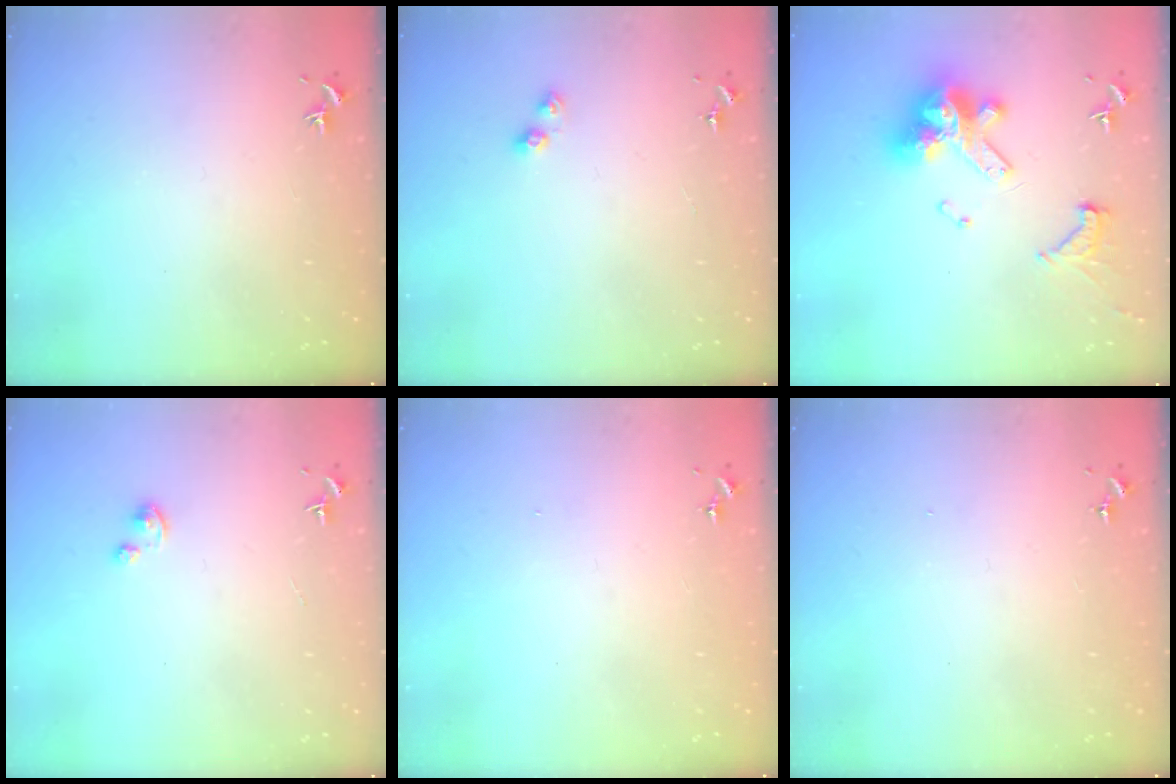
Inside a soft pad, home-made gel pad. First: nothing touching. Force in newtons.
{"total": 3.4, "press": 3.4, "slide": 0.4}
{"total": 15.3, "press": 15.2, "slide": 1.1}
{"total": 2.2, "press": 2.2, "slide": 0.2}
{"total": 0.0}
{"total": 0.0}